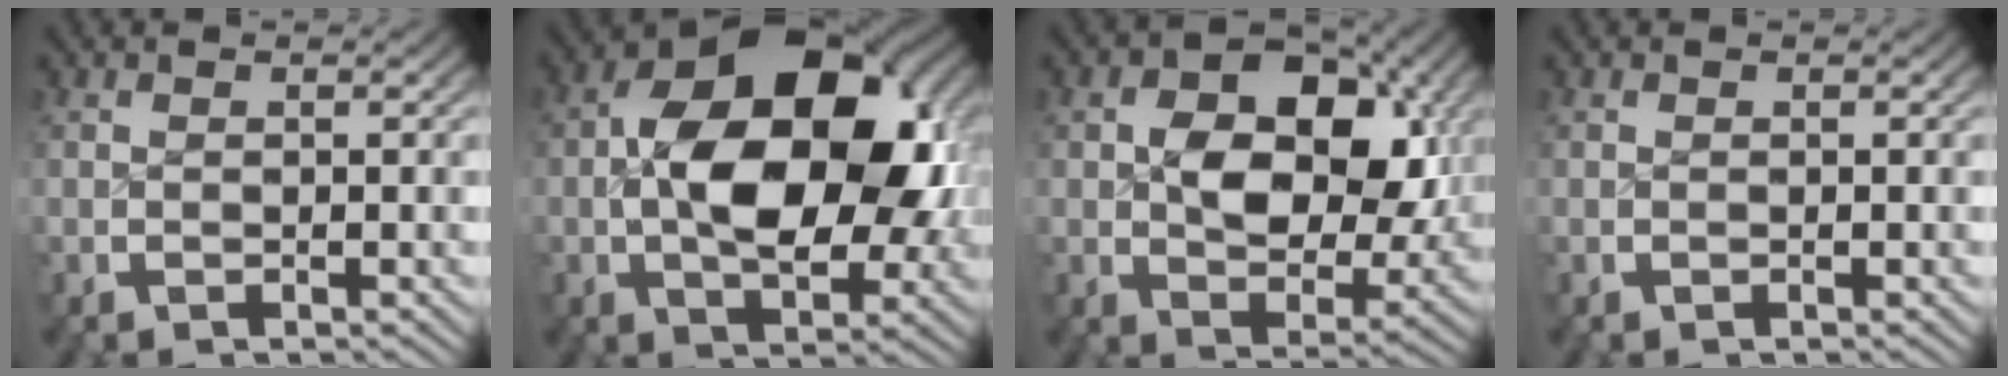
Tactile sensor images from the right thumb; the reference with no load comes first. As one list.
[{"total": 17.6, "force": [1.0, 10.5, 14.0], "torque": [-0.225, -0.025, 0.024]}, {"total": 11.5, "force": [1.1, 7.8, 8.4], "torque": [-0.137, -0.029, 0.026]}, {"total": 0.0}]